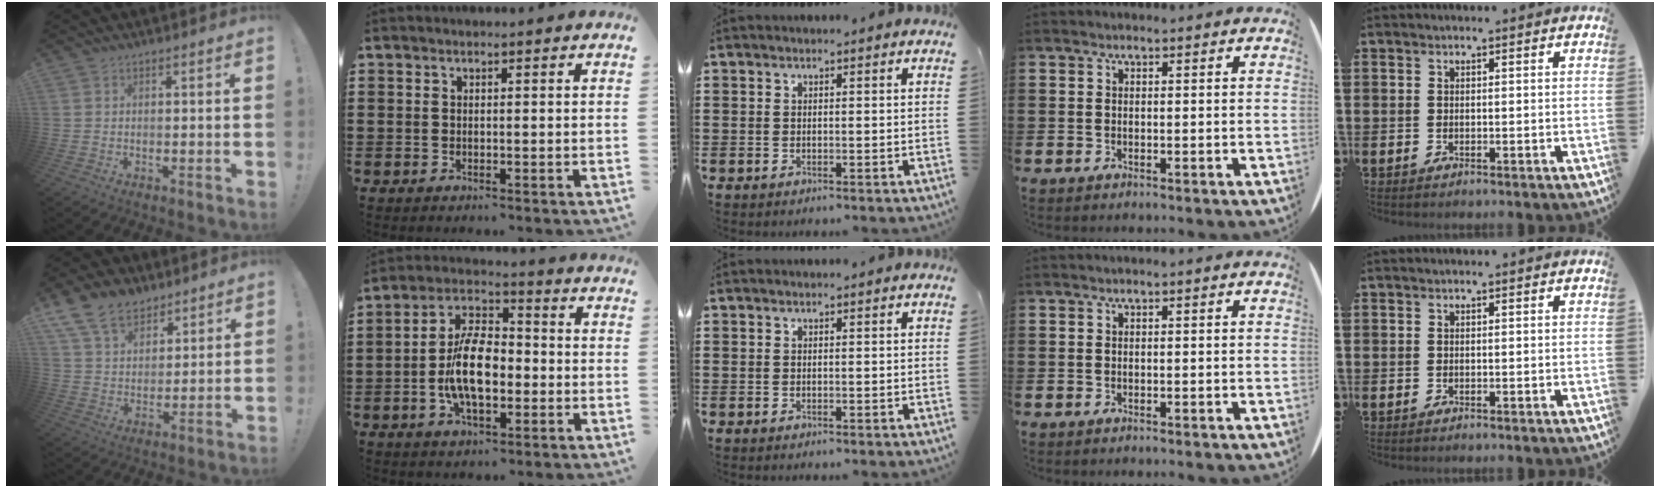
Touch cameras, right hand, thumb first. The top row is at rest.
{"thumb": {"total": 12.7, "force": [9.1, 7.6, 4.6], "torque": [-0.089, -0.057, 0.176]}, "index": {"total": 10.4, "force": [-2.0, 5.4, 8.8], "torque": [-0.182, 0.002, -0.042]}}